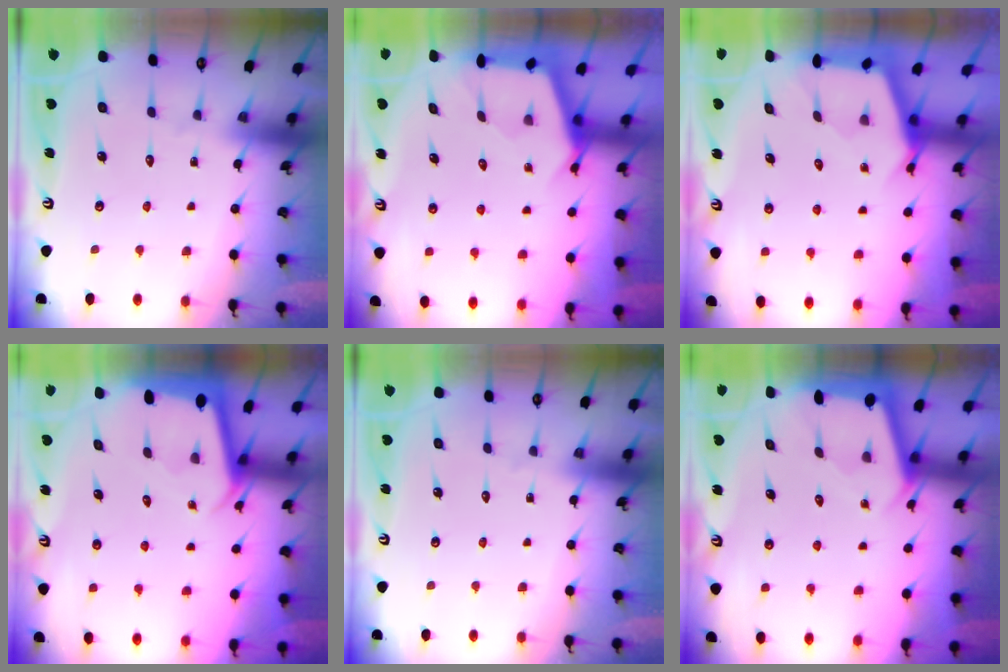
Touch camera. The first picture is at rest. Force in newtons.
{"total": 2.5, "press": 2.5, "slide": 0.3}
{"total": 2.7, "press": 2.7, "slide": 0.3}
{"total": 2.0, "press": 2.0, "slide": 0.2}
{"total": 0.0}
{"total": 2.2, "press": 2.2, "slide": 0.1}